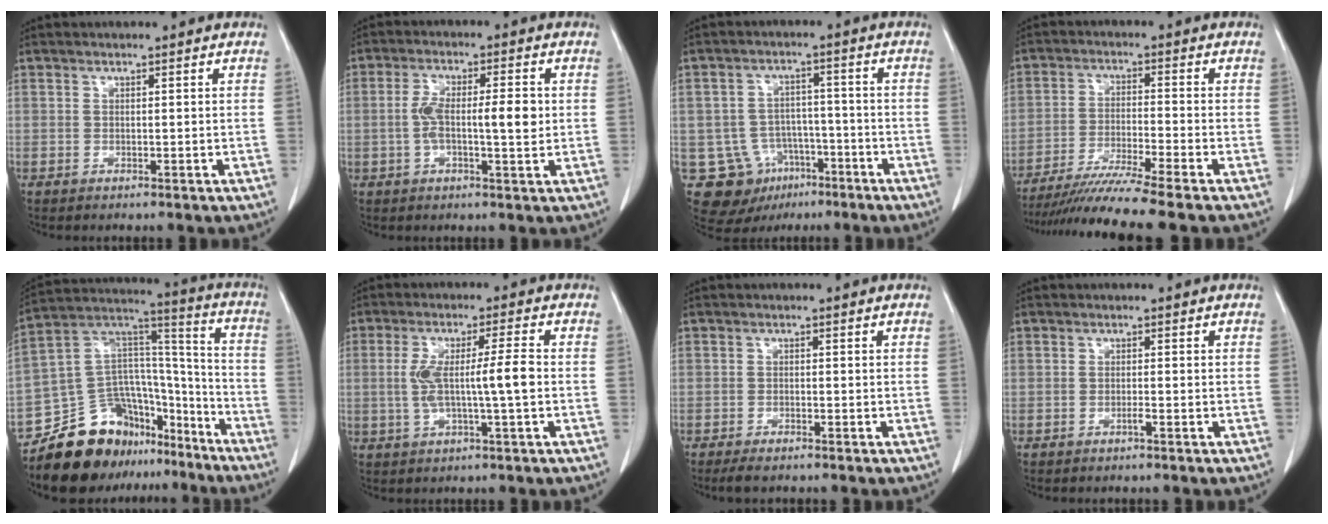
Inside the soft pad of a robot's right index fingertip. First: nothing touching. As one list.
[{"total": 7.3, "force": [0.0, 1.8, 7.1], "torque": [-0.133, 0.013, 0.000]}, {"total": 11.1, "force": [-5.3, 9.3, 3.3], "torque": [-0.061, 0.021, -0.069]}, {"total": 10.9, "force": [-9.3, -2.3, 5.3], "torque": [-0.081, -0.032, -0.156]}, {"total": 19.8, "force": [-15.4, 10.1, 7.3], "torque": [-0.110, 0.074, -0.253]}, {"total": 7.4, "force": [-0.4, 0.2, 7.4], "torque": [-0.141, 0.012, -0.003]}, {"total": 2.6, "force": [-2.0, 0.6, 1.4], "torque": [-0.025, -0.005, -0.032]}, {"total": 0.6, "force": [-0.3, -0.1, 0.5], "torque": [-0.008, 0.002, -0.004]}]